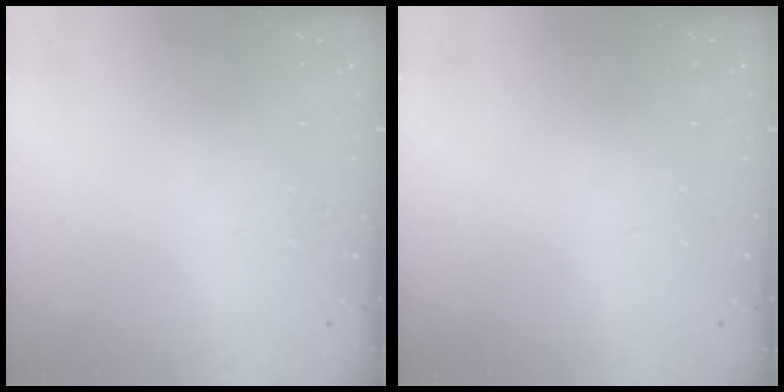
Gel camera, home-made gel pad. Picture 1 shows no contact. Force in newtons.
{"total": 0.0}